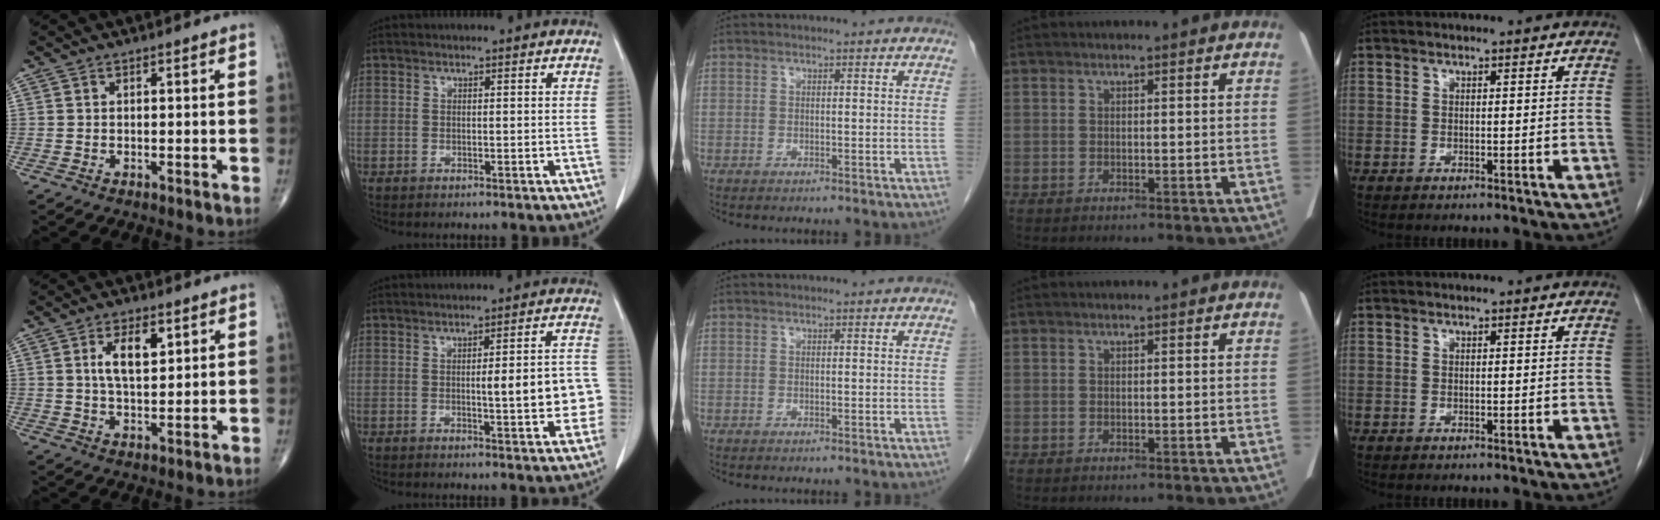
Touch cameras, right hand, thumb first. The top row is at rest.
{"thumb": {"total": 7.2, "force": [2.5, 3.4, 5.9], "torque": [-0.096, -0.010, 0.046]}, "index": {"total": 8.4, "force": [-1.1, 1.7, 8.2], "torque": [-0.097, 0.017, -0.012]}}